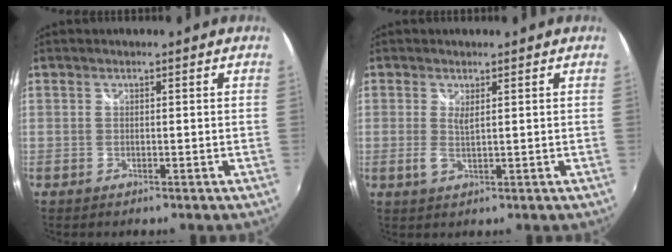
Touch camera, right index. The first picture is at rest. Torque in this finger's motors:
{"motor_torque": [0.38, 0.19, 0.23, 0.05]}